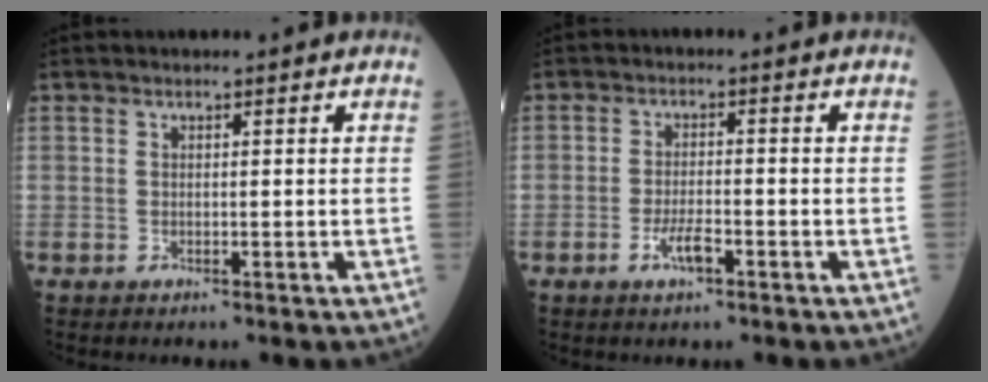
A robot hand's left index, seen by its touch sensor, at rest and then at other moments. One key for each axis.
{"total": 3.3, "fx": -1.8, "fy": 0.8, "fz": 2.7, "tx": -0.057, "ty": -0.001, "tz": -0.034}